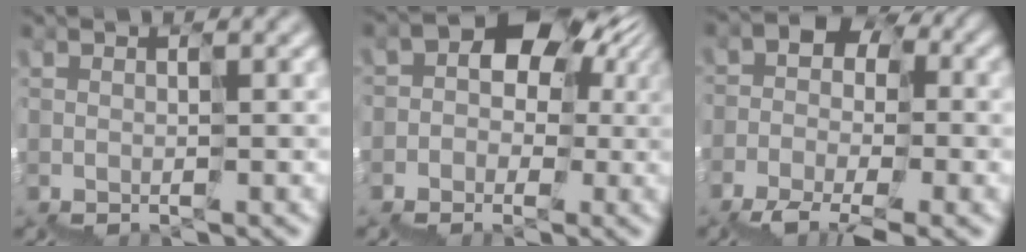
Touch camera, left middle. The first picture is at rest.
{"total": 6.7, "force": [-0.5, 5.6, 3.6], "torque": [-0.047, 0.021, -0.011]}
{"total": 7.0, "force": [-3.4, 4.1, 4.6], "torque": [-0.087, -0.012, -0.058]}